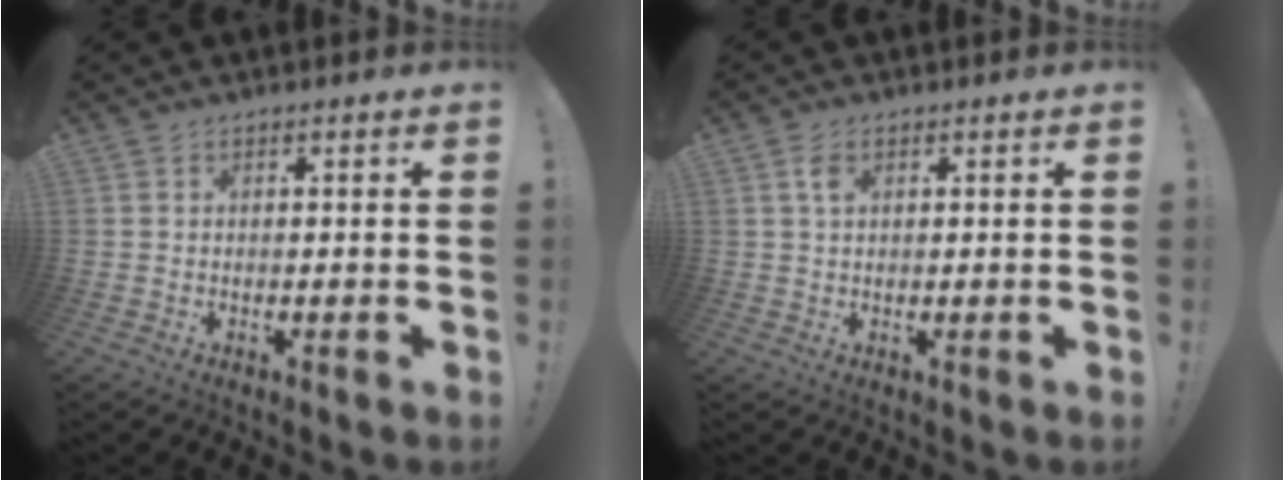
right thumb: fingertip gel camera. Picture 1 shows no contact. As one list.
[{"total": 2.9, "force": [1.2, 1.6, 2.1], "torque": [-0.033, -0.001, 0.018]}]